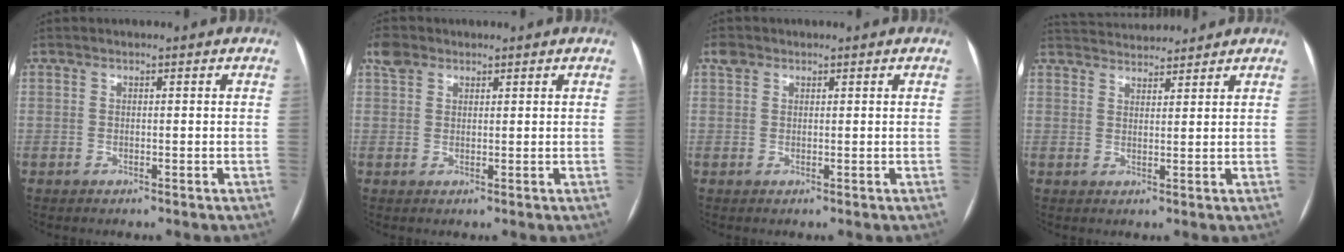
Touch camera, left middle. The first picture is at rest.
{"total": 2.9, "force": [1.9, 2.0, 1.0], "torque": [-0.026, 0.019, 0.037]}
{"total": 1.5, "force": [1.0, 1.1, 0.4], "torque": [-0.008, 0.013, 0.017]}
{"total": 7.6, "force": [7.4, 0.9, 1.4], "torque": [-0.029, 0.028, 0.115]}